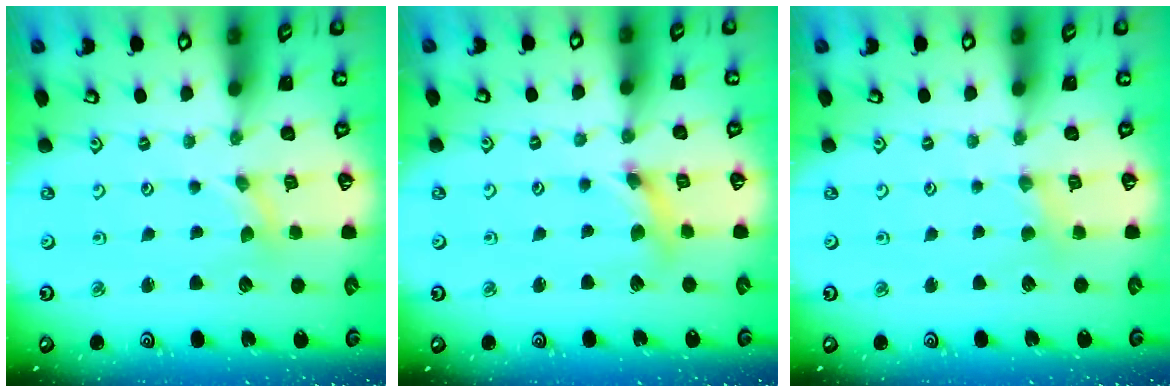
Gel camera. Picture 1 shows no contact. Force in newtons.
{"total": 4.5, "press": 4.4, "slide": 0.7}
{"total": 2.5, "press": 2.5, "slide": 0.3}